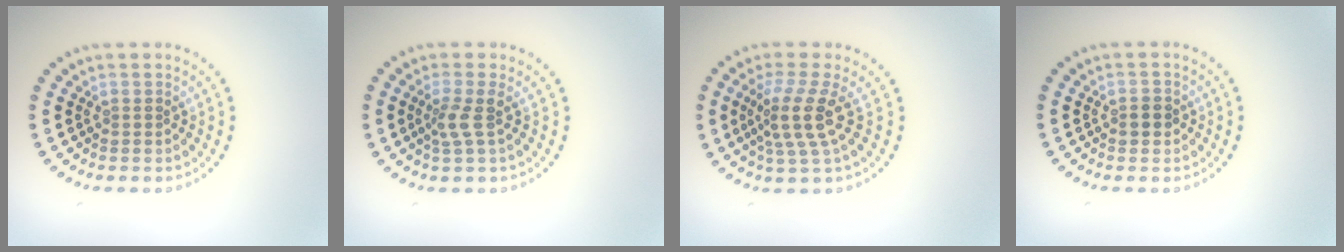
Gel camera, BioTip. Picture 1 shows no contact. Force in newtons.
{"total": 1.9, "press": 1.4, "slide": 1.3}
{"total": 3.7, "press": 2.8, "slide": 2.4}
{"total": 1.3, "press": 1.3, "slide": 0.3}